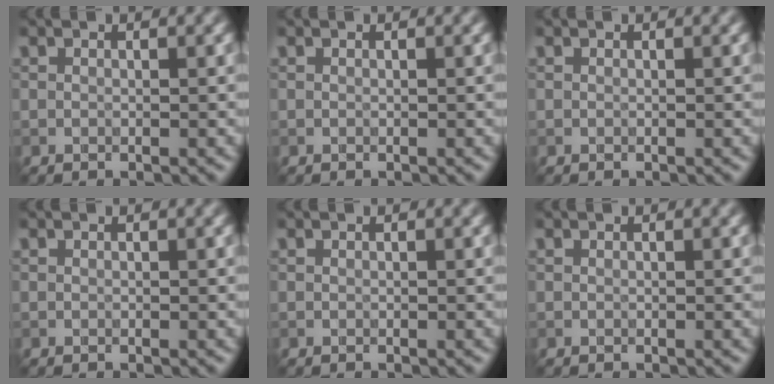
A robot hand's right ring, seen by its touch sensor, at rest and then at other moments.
{"total": 0.0}
{"total": 0.0}
{"total": 0.0}
{"total": 0.0}
{"total": 0.0}